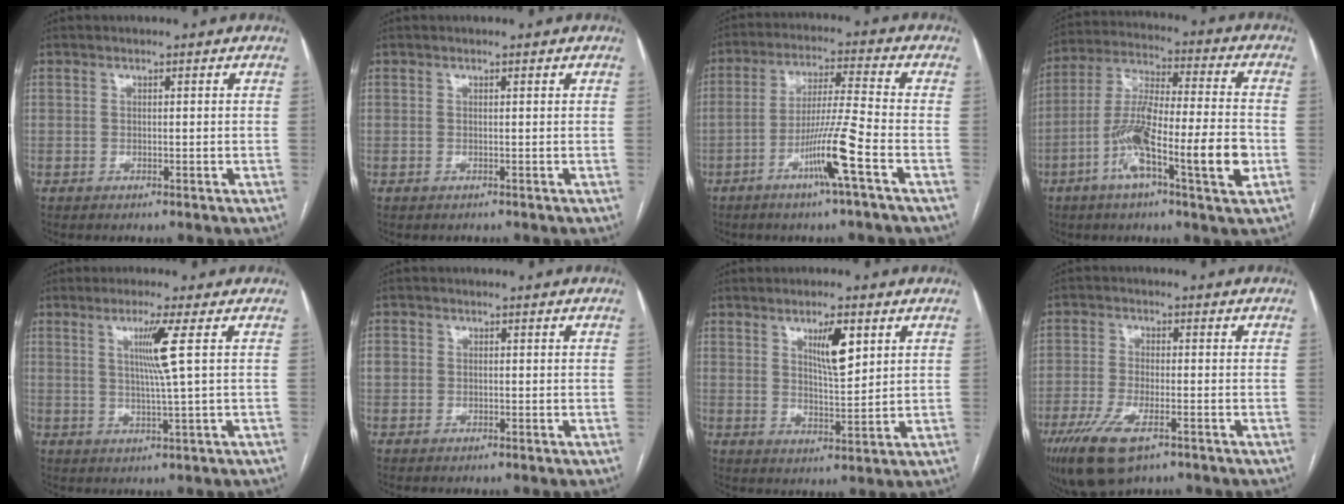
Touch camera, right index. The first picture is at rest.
{"total": 0.0}
{"total": 9.5, "force": [-4.4, -1.3, 8.4], "torque": [-0.158, -0.005, -0.085]}
{"total": 16.0, "force": [-5.5, 1.5, 15.0], "torque": [-0.271, 0.000, -0.099]}
{"total": 5.4, "force": [1.5, -1.5, 4.9], "torque": [-0.095, -0.007, 0.030]}
{"total": 1.9, "force": [0.0, 1.7, 0.8], "torque": [-0.013, 0.011, 0.002]}
{"total": 6.3, "force": [2.9, 1.3, 5.4], "torque": [-0.094, -0.003, 0.052]}
{"total": 10.2, "force": [-6.0, 3.6, 7.5], "torque": [-0.147, -0.020, -0.104]}